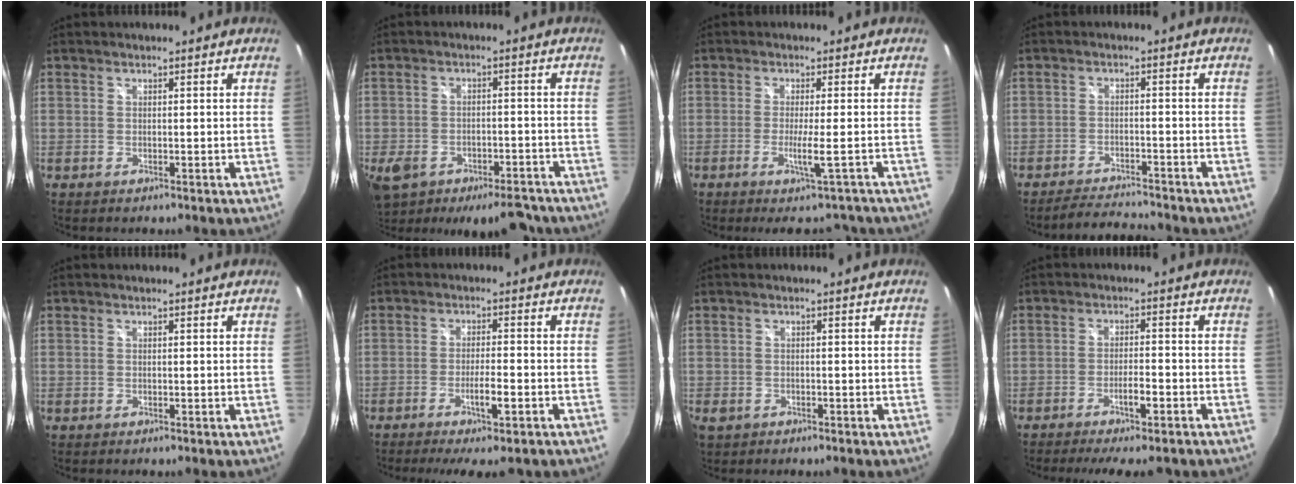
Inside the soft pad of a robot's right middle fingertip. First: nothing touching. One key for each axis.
{"total": 14.9, "fx": -9.6, "fy": 8.3, "fz": 7.9, "tx": -0.184, "ty": -0.012, "tz": -0.134}
{"total": 6.2, "fx": -4.6, "fy": -0.1, "fz": 4.1, "tx": -0.058, "ty": -0.018, "tz": -0.070}
{"total": 6.1, "fx": -6.0, "fy": 0.1, "fz": 1.3, "tx": -0.043, "ty": 0.005, "tz": -0.098}
{"total": 0.0}
{"total": 7.2, "fx": -4.5, "fy": 0.7, "fz": 5.6, "tx": -0.113, "ty": -0.016, "tz": -0.072}
{"total": 2.7, "fx": -1.5, "fy": 1.9, "fz": 1.2, "tx": -0.028, "ty": -0.005, "tz": -0.025}
{"total": 8.9, "fx": -7.1, "fy": 1.3, "fz": 5.3, "tx": -0.109, "ty": -0.015, "tz": -0.108}